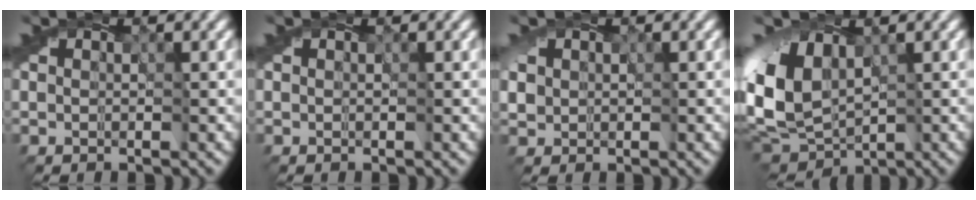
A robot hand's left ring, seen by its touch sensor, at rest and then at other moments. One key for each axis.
{"total": 0.0}
{"total": 2.6, "fx": 0.8, "fy": 2.3, "fz": 0.9, "tx": -0.013, "ty": 0.012, "tz": -0.002}
{"total": 7.3, "fx": 1.0, "fy": 5.0, "fz": 5.3, "tx": -0.129, "ty": 0.002, "tz": 0.011}